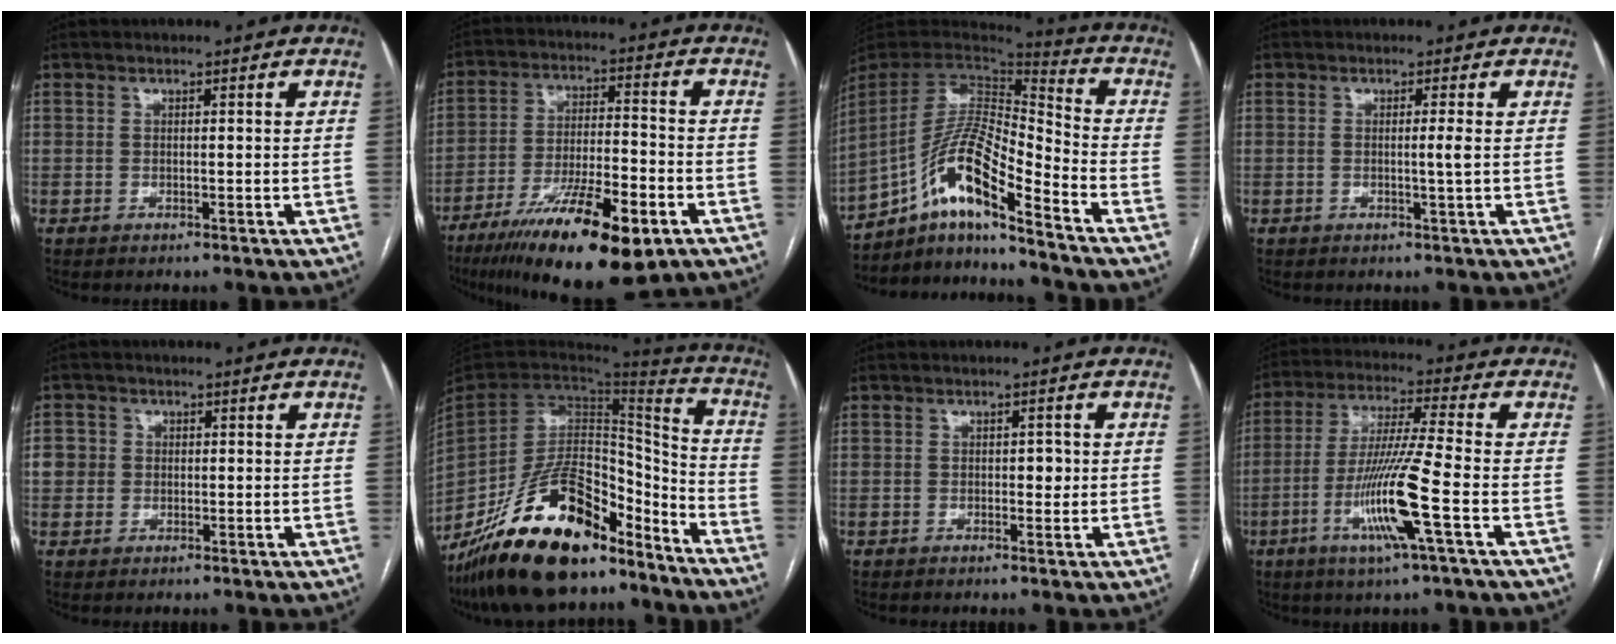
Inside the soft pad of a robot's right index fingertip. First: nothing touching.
{"total": 18.1, "force": [-10.6, 3.5, 14.2], "torque": [-0.234, -0.029, -0.175]}
{"total": 15.4, "force": [-10.1, 1.8, 11.4], "torque": [-0.224, 0.015, -0.180]}
{"total": 1.5, "force": [-0.1, -0.5, 1.4], "torque": [-0.024, -0.001, -0.003]}
{"total": 3.6, "force": [0.3, 3.5, 0.7], "torque": [-0.002, 0.013, 0.007]}
{"total": 25.2, "force": [-18.3, 9.2, 14.6], "torque": [-0.295, -0.010, -0.315]}
{"total": 1.8, "force": [0.0, 1.0, 1.5], "torque": [-0.015, 0.003, -0.001]}
{"total": 12.6, "force": [-4.3, -1.0, 11.8], "torque": [-0.235, -0.015, -0.088]}